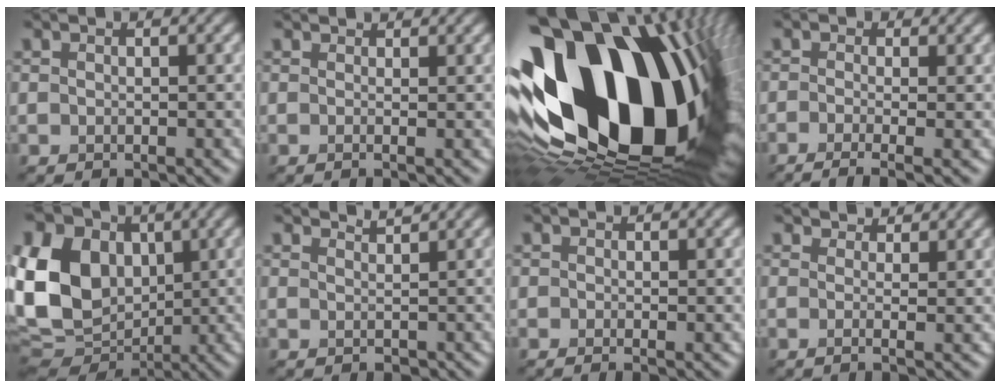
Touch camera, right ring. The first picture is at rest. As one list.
[{"total": 1.8, "force": [1.3, 0.4, 1.1], "torque": [-0.023, -0.011, 0.001]}, {"total": 23.3, "force": [1.8, 13.7, 18.7], "torque": [-0.353, -0.056, 0.035]}, {"total": 3.6, "force": [-1.1, 1.6, 3.0], "torque": [-0.040, -0.003, -0.033]}, {"total": 15.2, "force": [2.3, 11.6, 9.5], "torque": [-0.215, 0.018, 0.044]}, {"total": 1.7, "force": [1.6, 0.1, 0.4], "torque": [-0.012, -0.001, 0.022]}, {"total": 0.6, "force": [-0.1, 0.1, 0.6], "torque": [-0.011, -0.007, -0.004]}, {"total": 4.3, "force": [3.4, 1.1, 2.4], "torque": [-0.036, 0.000, 0.020]}]